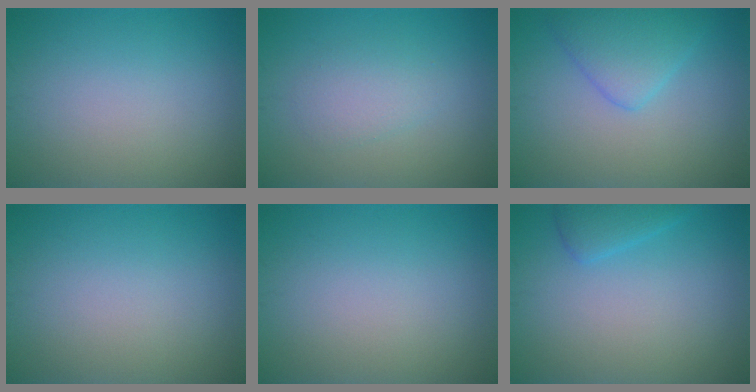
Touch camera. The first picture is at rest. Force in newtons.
{"total": 2.2, "press": 2.2, "slide": 0.1}
{"total": 3.6, "press": 3.6, "slide": 0.1}
{"total": 0.0}
{"total": 0.0}
{"total": 2.0, "press": 2.0, "slide": 0.2}